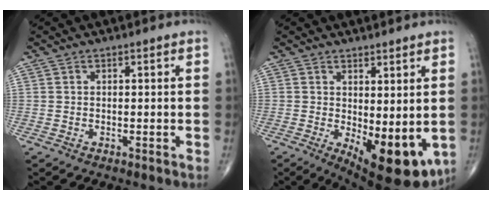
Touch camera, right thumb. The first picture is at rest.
{"total": 12.2, "force": [-2.0, 5.0, 10.9], "torque": [-0.141, -0.028, -0.011]}